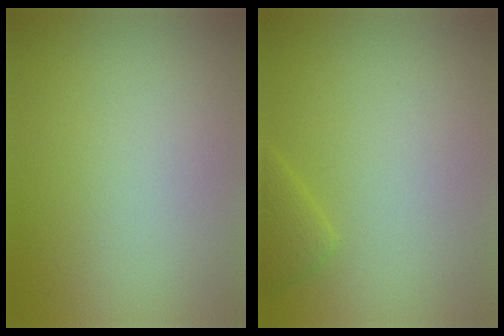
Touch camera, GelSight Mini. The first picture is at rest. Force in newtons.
{"total": 1.5, "press": 1.5, "slide": 0.2}